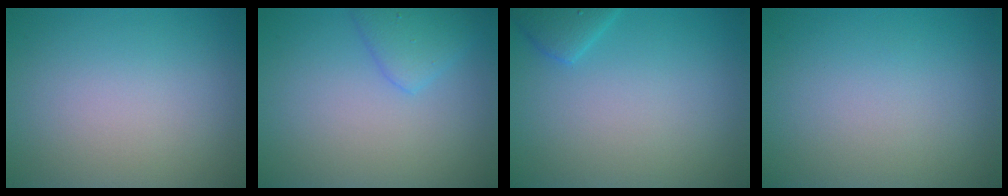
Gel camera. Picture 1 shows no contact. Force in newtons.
{"total": 2.3, "press": 2.3, "slide": 0.1}
{"total": 1.8, "press": 1.8, "slide": 0.1}
{"total": 0.0}